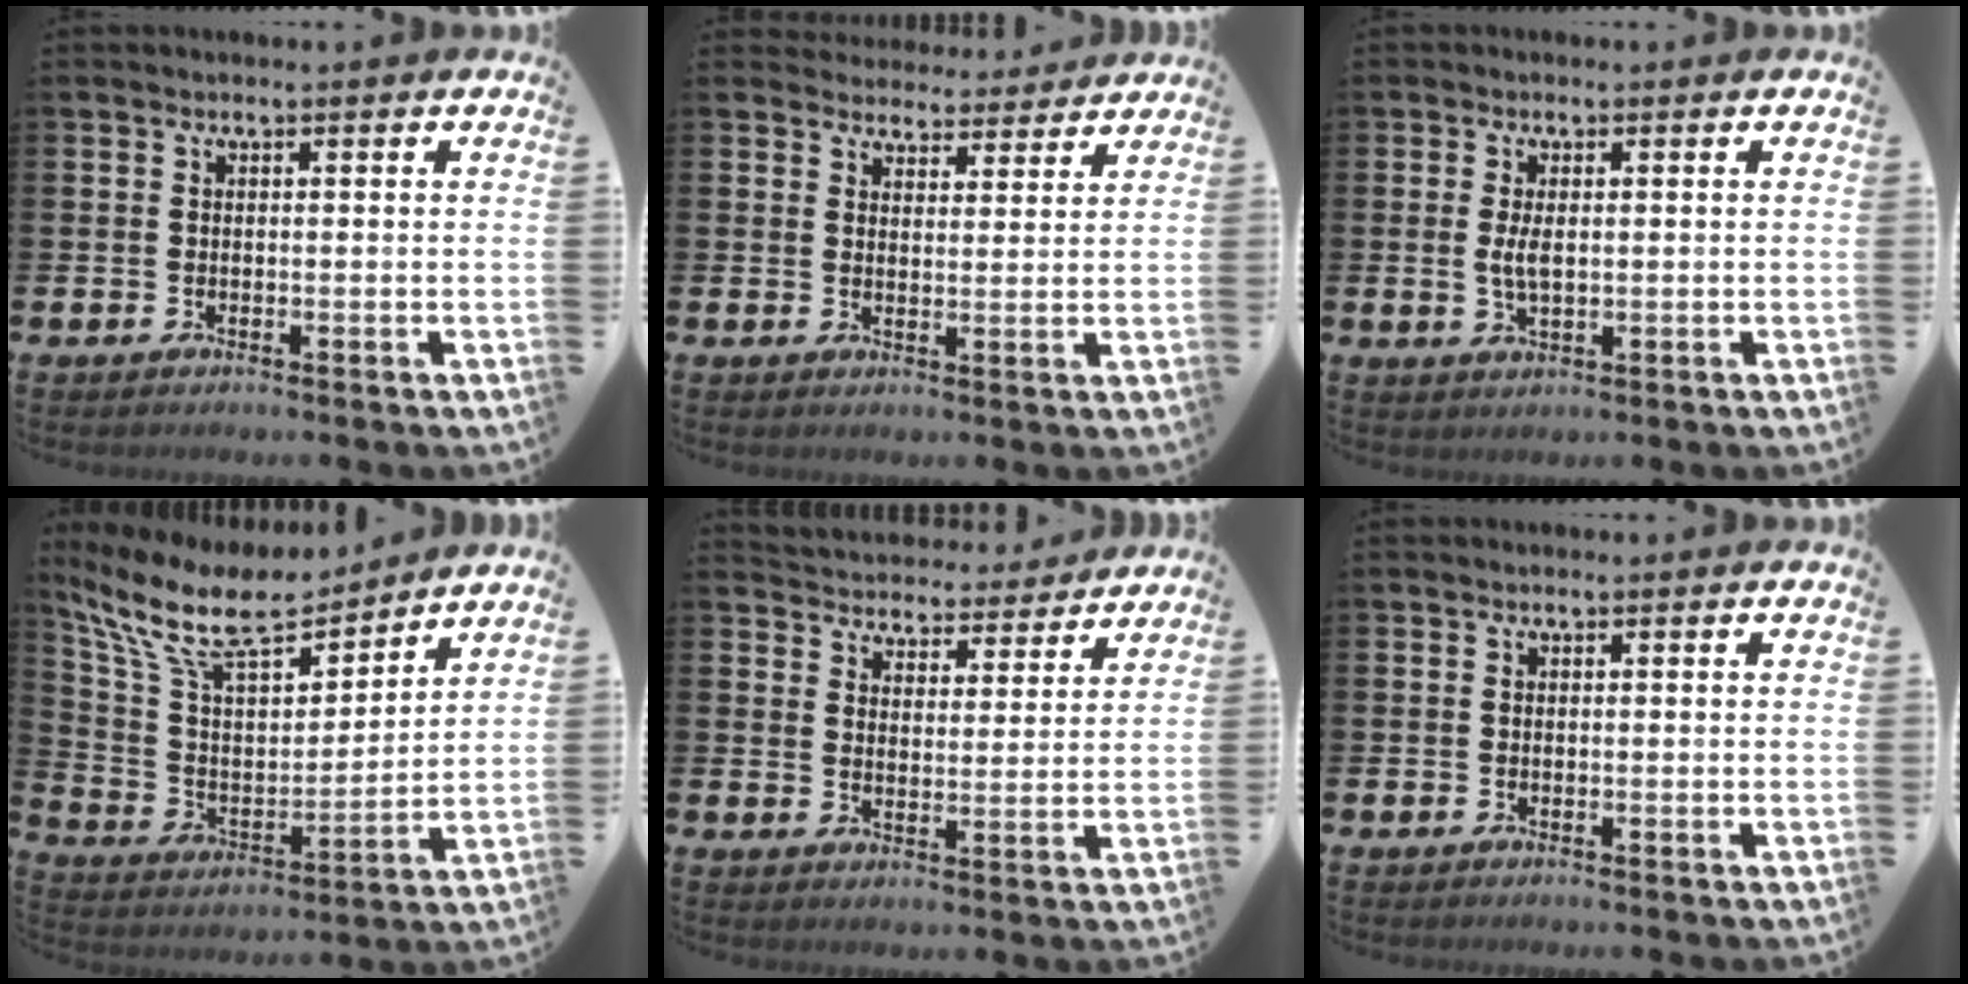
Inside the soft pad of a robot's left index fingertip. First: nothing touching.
{"total": 3.9, "force": [3.8, 1.0, -0.3], "torque": [0.006, -0.031, 0.065]}
{"total": 2.9, "force": [0.3, 1.2, 2.6], "torque": [-0.047, 0.002, 0.002]}
{"total": 10.6, "force": [9.1, 3.3, 4.3], "torque": [-0.131, -0.055, 0.158]}
{"total": 4.7, "force": [4.5, 1.0, -0.4], "torque": [-0.006, -0.043, 0.076]}
{"total": 0.0}